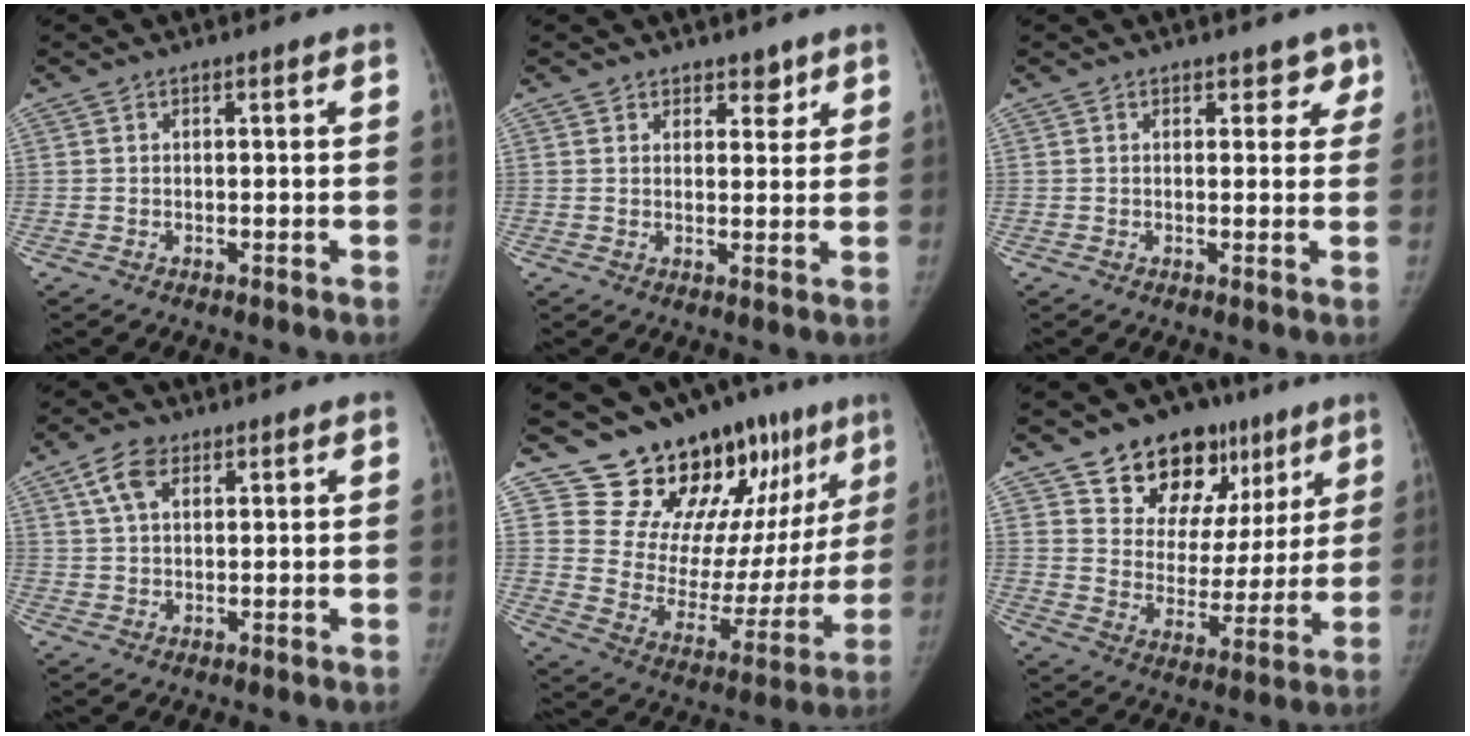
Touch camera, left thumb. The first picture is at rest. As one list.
[{"total": 3.1, "force": [2.3, 1.9, 0.6], "torque": [0.025, -0.013, 0.034]}, {"total": 3.1, "force": [2.0, 2.1, 0.9], "torque": [0.030, -0.007, 0.019]}, {"total": 5.6, "force": [2.7, 3.4, 3.5], "torque": [-0.052, 0.002, 0.051]}, {"total": 20.8, "force": [15.6, 8.8, 10.6], "torque": [-0.083, -0.109, 0.236]}, {"total": 19.4, "force": [11.7, 12.6, 8.9], "torque": [-0.061, -0.029, 0.184]}]